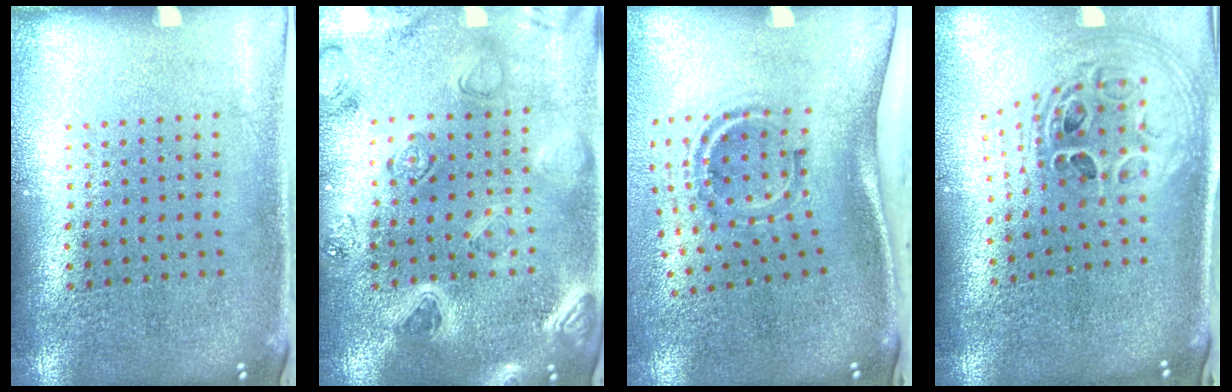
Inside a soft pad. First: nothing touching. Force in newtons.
{"total": 2.2, "press": 2.2, "slide": 0.2}
{"total": 2.0, "press": 1.2, "slide": 1.7}
{"total": 1.9, "press": 1.6, "slide": 1.1}